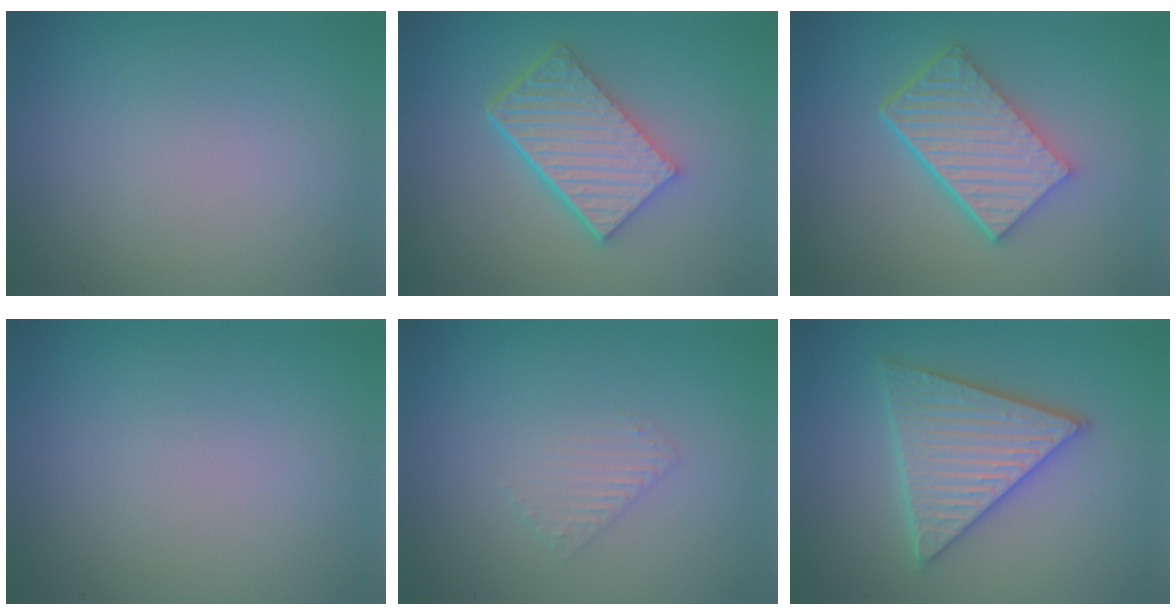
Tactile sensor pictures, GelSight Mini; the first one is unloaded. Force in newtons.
{"total": 6.1, "press": 4.4, "slide": 4.2}
{"total": 6.2, "press": 4.5, "slide": 4.3}
{"total": 0.0}
{"total": 1.3, "press": 1.3, "slide": 0.3}
{"total": 5.6, "press": 5.5, "slide": 0.7}